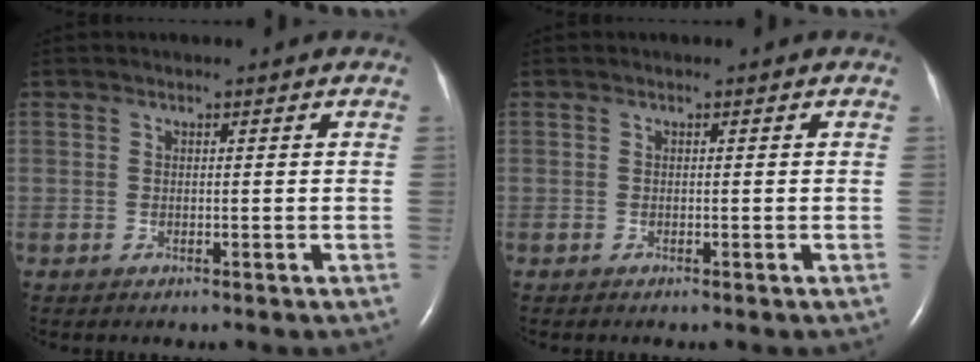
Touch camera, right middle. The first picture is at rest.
{"total": 0.0}